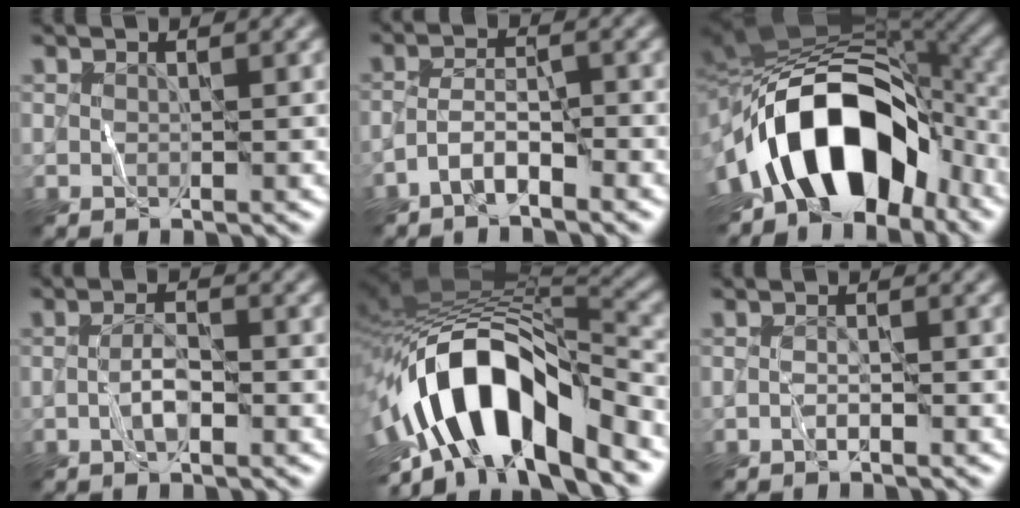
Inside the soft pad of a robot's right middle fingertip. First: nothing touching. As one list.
[{"total": 2.6, "force": [-2.0, 0.6, 1.5], "torque": [-0.030, 0.009, -0.045]}, {"total": 14.9, "force": [-6.0, 8.8, 10.5], "torque": [-0.158, 0.011, -0.109]}, {"total": 1.9, "force": [-0.7, 0.5, 1.7], "torque": [-0.033, 0.005, -0.018]}, {"total": 13.5, "force": [-5.3, 6.1, 10.9], "torque": [-0.182, 0.010, -0.098]}, {"total": 0.6, "force": [-0.4, 0.1, 0.4], "torque": [-0.008, 0.002, -0.010]}]